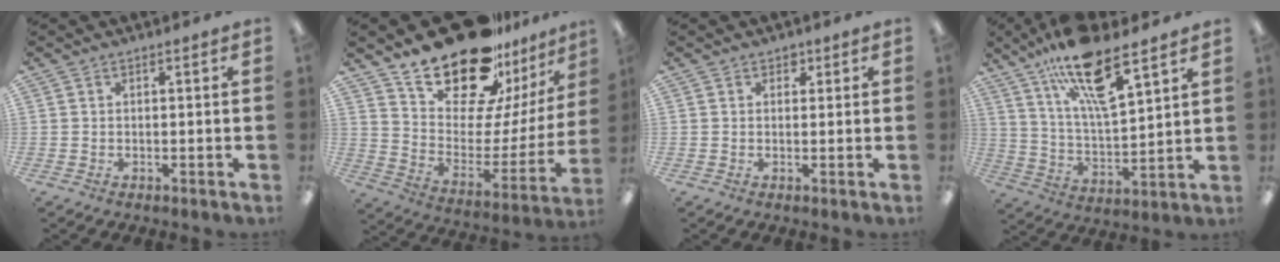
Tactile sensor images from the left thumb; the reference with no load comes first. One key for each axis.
{"total": 25.2, "fx": 19.9, "fy": 10.5, "fz": 11.4, "tx": -0.186, "ty": -0.136, "tz": 0.353}
{"total": 1.5, "fx": 0.8, "fy": 1.2, "fz": 0.4, "tx": -0.001, "ty": -0.001, "tz": 0.012}
{"total": 17.3, "fx": 11.5, "fy": 4.9, "fz": 11.9, "tx": -0.204, "ty": -0.059, "tz": 0.192}